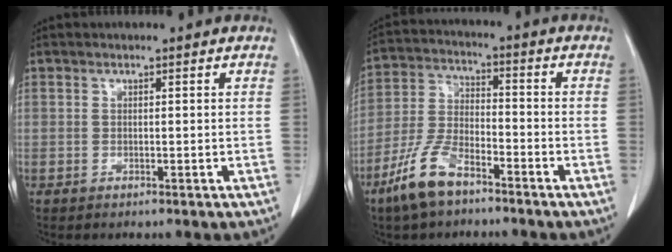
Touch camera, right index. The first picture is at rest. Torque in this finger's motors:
{"motor_torque": [-0.27, -0.50, -0.23, -0.13]}